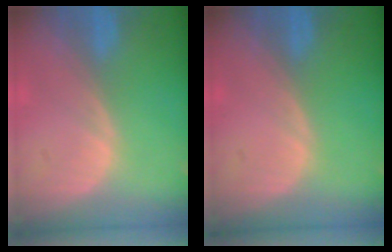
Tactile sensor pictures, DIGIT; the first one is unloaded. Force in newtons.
{"total": 0.0}